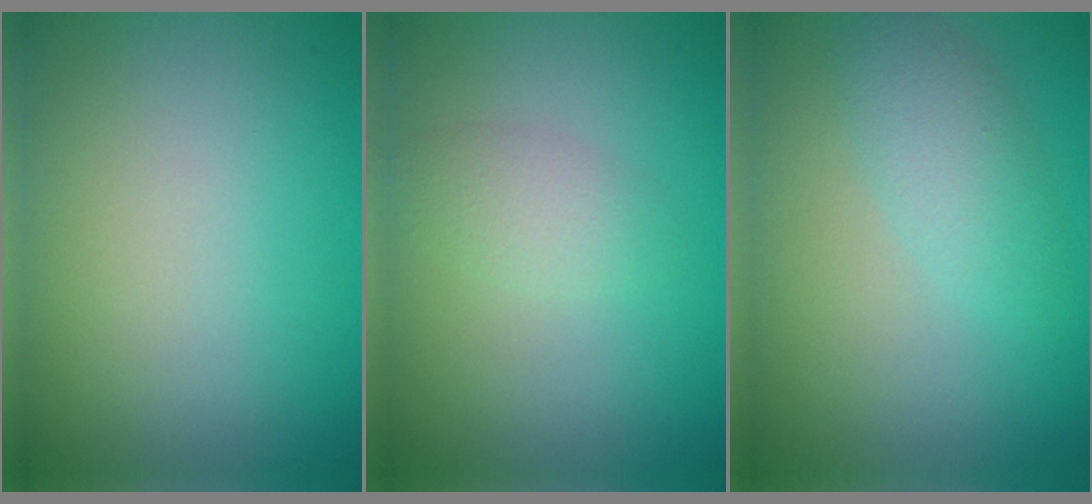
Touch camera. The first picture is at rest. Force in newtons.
{"total": 1.9, "press": 1.9, "slide": 0.1}
{"total": 2.8, "press": 2.8, "slide": 0.1}